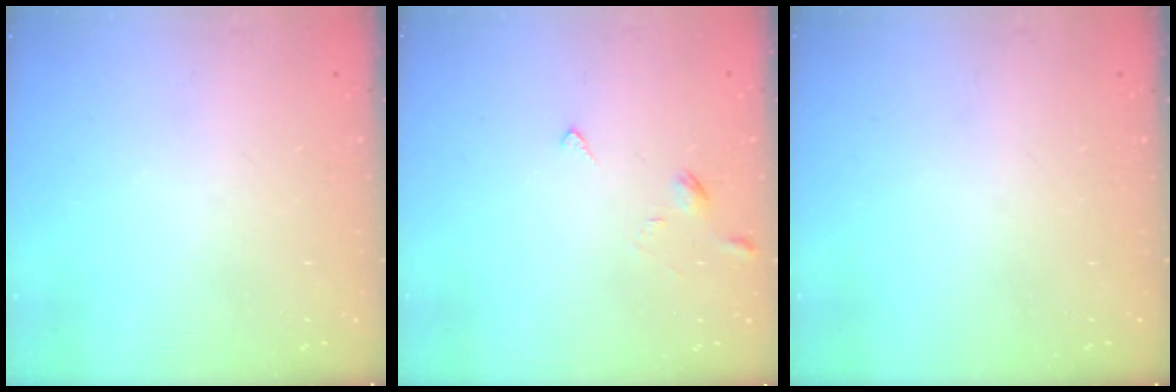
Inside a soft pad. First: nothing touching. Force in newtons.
{"total": 2.8, "press": 2.8, "slide": 0.6}
{"total": 0.0}